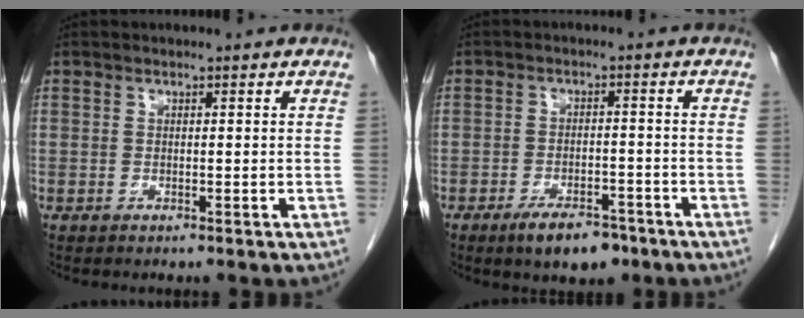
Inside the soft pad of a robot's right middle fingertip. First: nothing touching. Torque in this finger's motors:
{"motor_torque": [1.22, -0.92, 0.13, 0.07]}